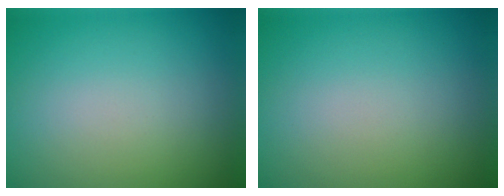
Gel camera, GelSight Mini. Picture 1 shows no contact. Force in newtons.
{"total": 0.0}